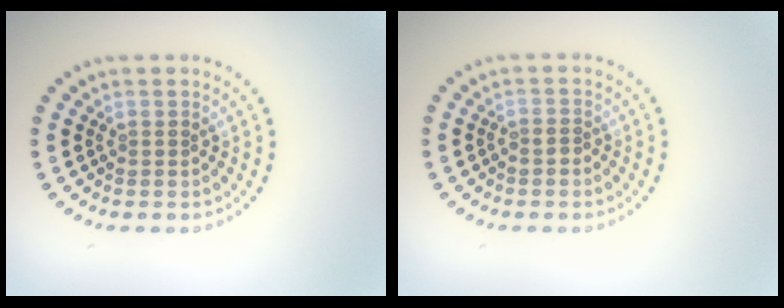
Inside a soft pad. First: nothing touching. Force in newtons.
{"total": 0.7, "press": 0.4, "slide": 0.5}